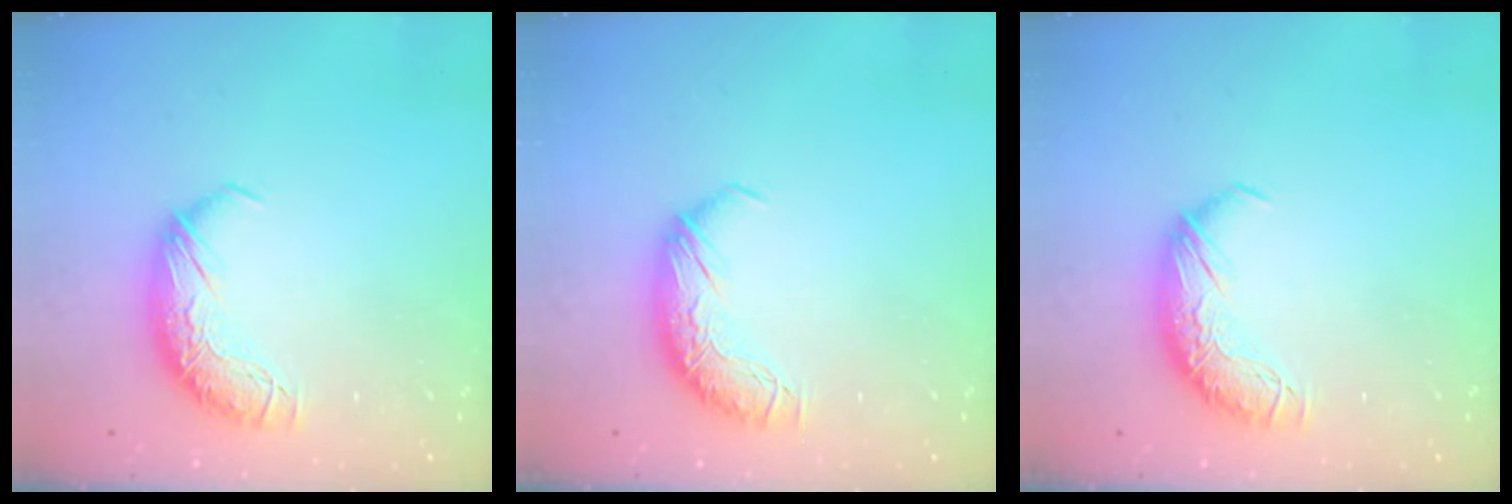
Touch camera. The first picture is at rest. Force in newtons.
{"total": 0.0}
{"total": 0.0}